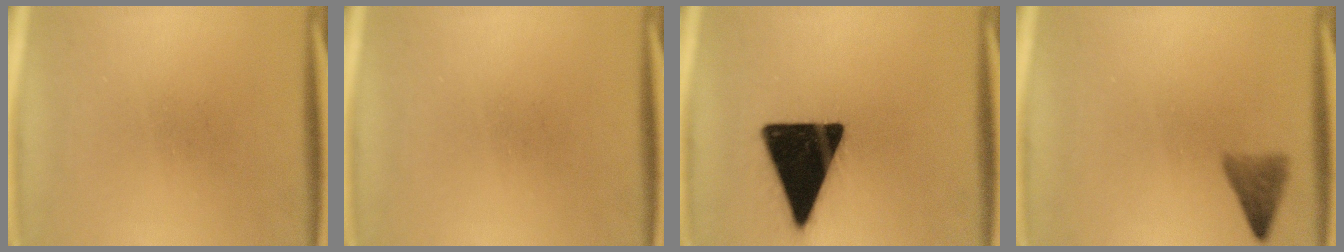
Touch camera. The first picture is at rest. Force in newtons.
{"total": 0.0}
{"total": 19.9}
{"total": 2.8}